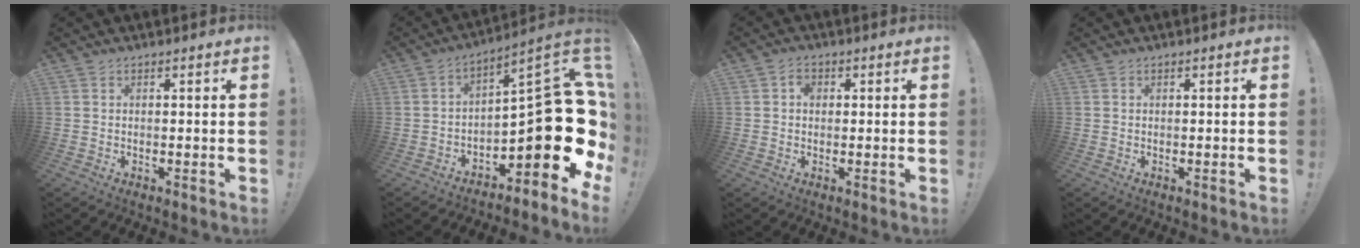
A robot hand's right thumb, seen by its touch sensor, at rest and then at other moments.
{"total": 18.5, "force": [-2.9, 7.3, 16.8], "torque": [-0.203, -0.011, -0.040]}
{"total": 2.5, "force": [0.0, 2.0, 1.4], "torque": [-0.015, 0.002, -0.004]}
{"total": 0.0}